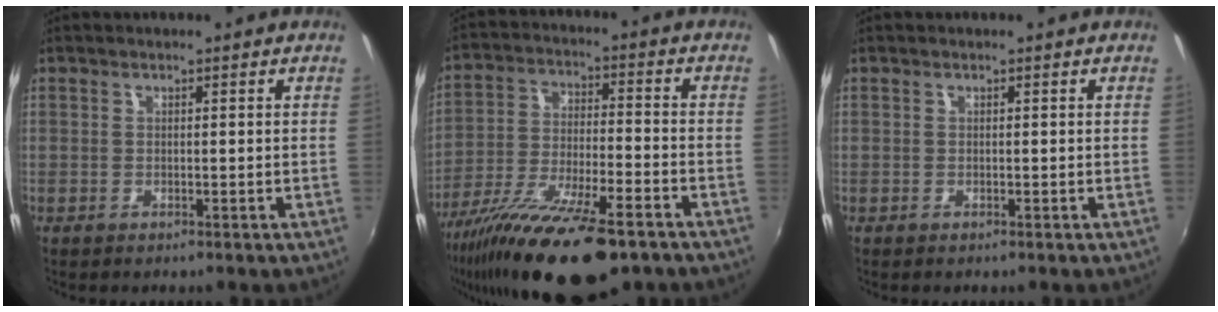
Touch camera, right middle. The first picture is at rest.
{"total": 21.0, "force": [-14.9, 5.1, 13.9], "torque": [-0.265, -0.056, -0.253]}
{"total": 0.0}